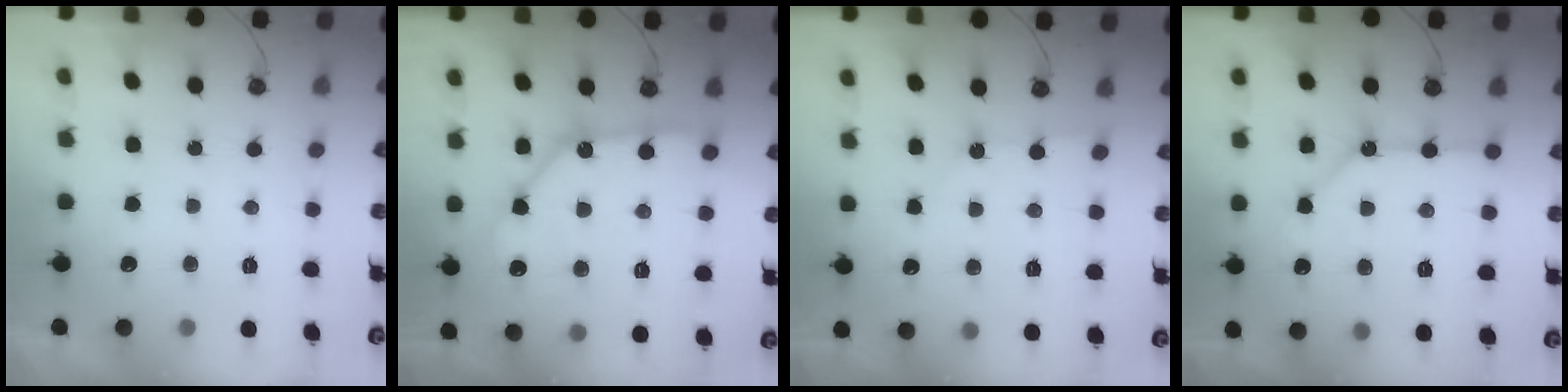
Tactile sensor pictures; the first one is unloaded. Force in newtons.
{"total": 13.4, "press": 13.3, "slide": 1.5}
{"total": 3.1, "press": 3.1, "slide": 0.5}
{"total": 12.0, "press": 11.9, "slide": 1.3}